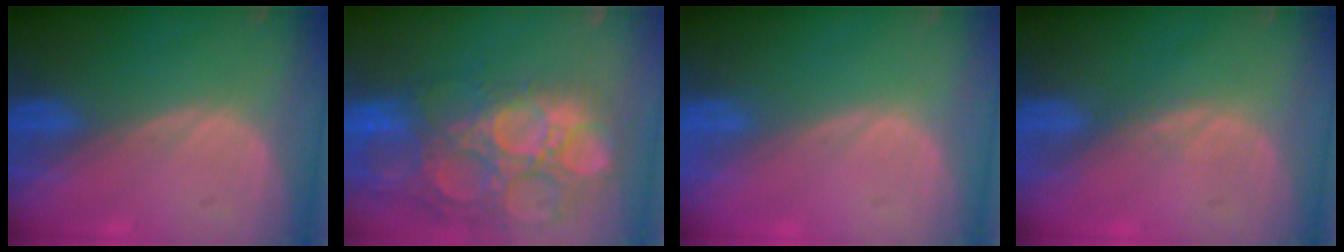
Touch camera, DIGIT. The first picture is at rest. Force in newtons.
{"total": 15.7, "press": 12.9, "slide": 8.9}
{"total": 0.0}
{"total": 0.5, "press": 0.5, "slide": 0.1}